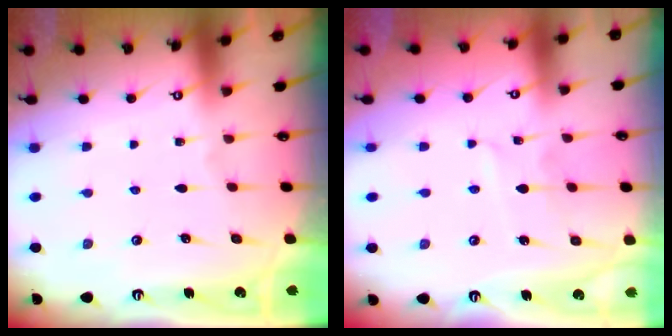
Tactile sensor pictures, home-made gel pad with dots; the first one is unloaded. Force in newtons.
{"total": 3.9, "press": 3.9, "slide": 0.2}